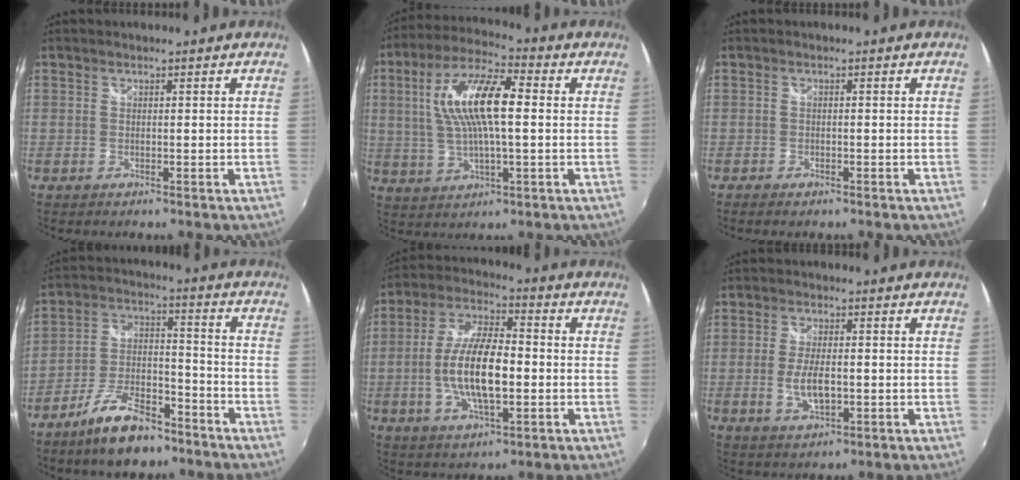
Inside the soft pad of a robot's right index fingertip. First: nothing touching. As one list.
[{"total": 13.8, "force": [1.8, 4.2, 13.0], "torque": [-0.252, 0.016, 0.032]}, {"total": 1.6, "force": [-1.2, 0.7, 0.7], "torque": [-0.018, -0.008, -0.023]}, {"total": 12.5, "force": [-9.1, 4.7, 7.2], "torque": [-0.142, 0.011, -0.154]}, {"total": 13.1, "force": [-2.0, 4.6, 12.1], "torque": [-0.245, 0.003, -0.037]}, {"total": 5.5, "force": [-1.0, 2.2, 4.9], "torque": [-0.100, -0.006, -0.017]}]